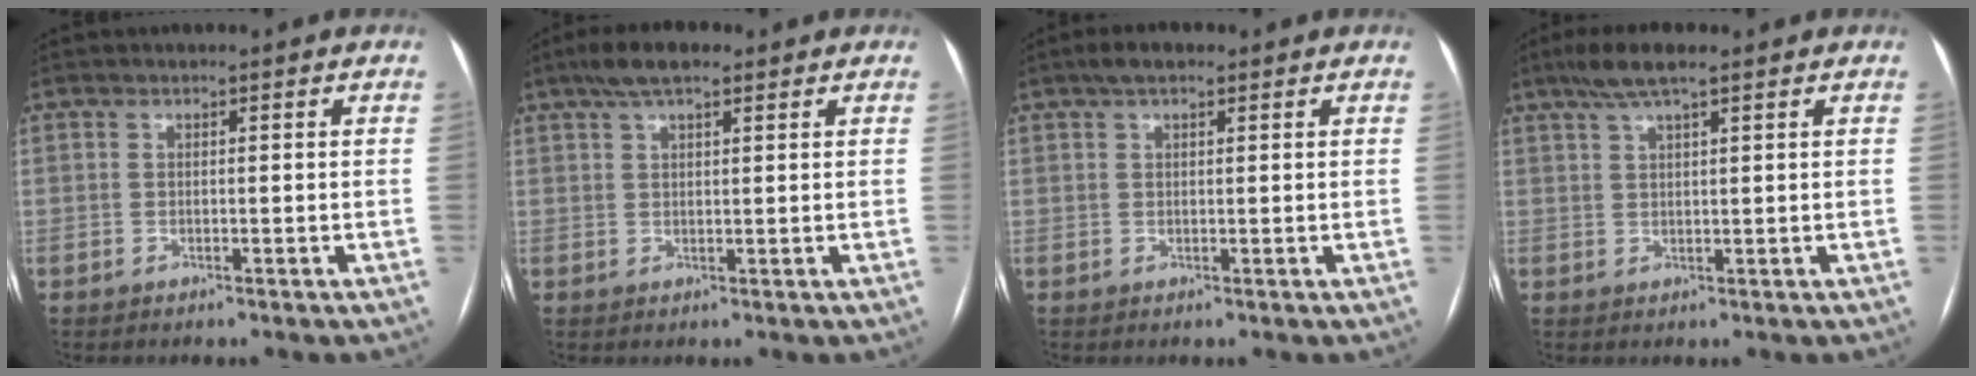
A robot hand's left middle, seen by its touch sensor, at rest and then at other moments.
{"total": 5.5, "force": [3.8, 1.6, 3.7], "torque": [-0.075, 0.022, 0.065]}
{"total": 3.2, "force": [2.1, 1.2, 2.1], "torque": [-0.044, 0.019, 0.036]}
{"total": 5.2, "force": [3.6, 0.6, 3.7], "torque": [-0.077, 0.018, 0.067]}